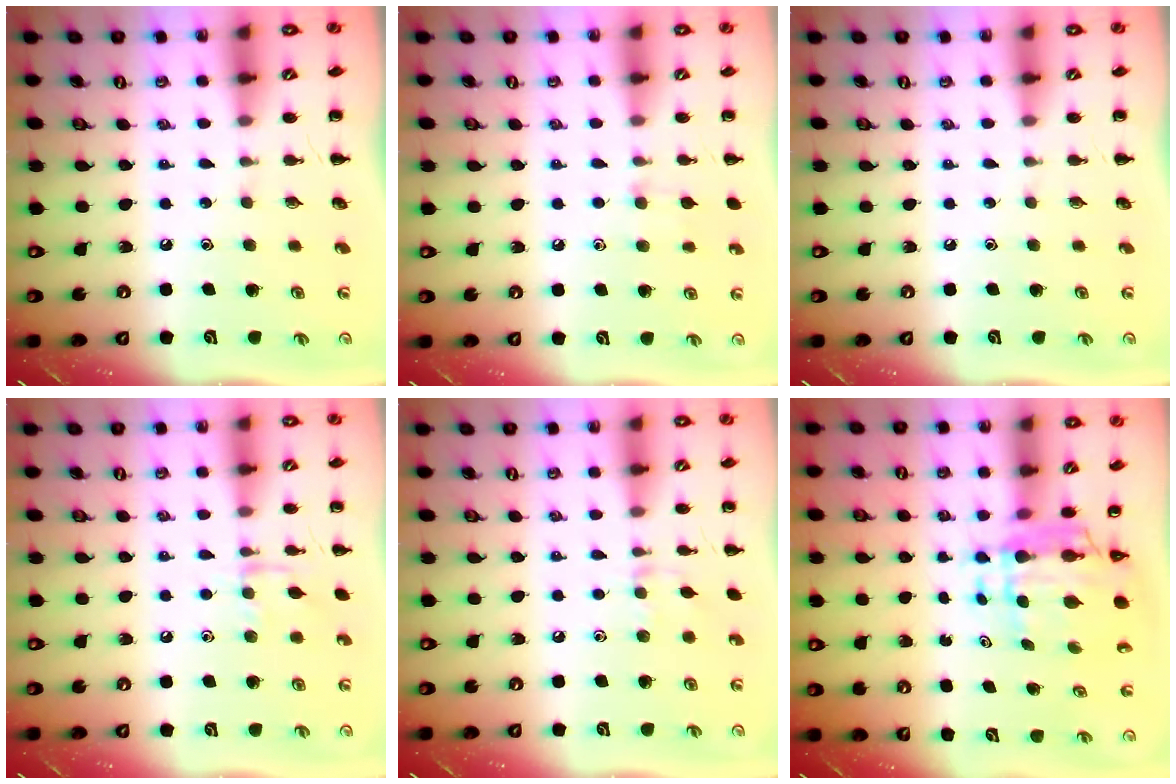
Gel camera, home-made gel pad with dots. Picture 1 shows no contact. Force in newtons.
{"total": 5.8, "press": 5.4, "slide": 2.2}
{"total": 0.0}
{"total": 6.7, "press": 6.7, "slide": 0.8}
{"total": 4.7, "press": 4.4, "slide": 1.7}
{"total": 6.8, "press": 6.3, "slide": 2.5}